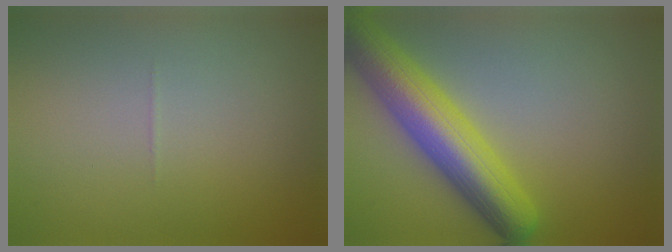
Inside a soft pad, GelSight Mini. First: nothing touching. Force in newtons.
{"total": 8.1, "press": 8.1, "slide": 0.4}